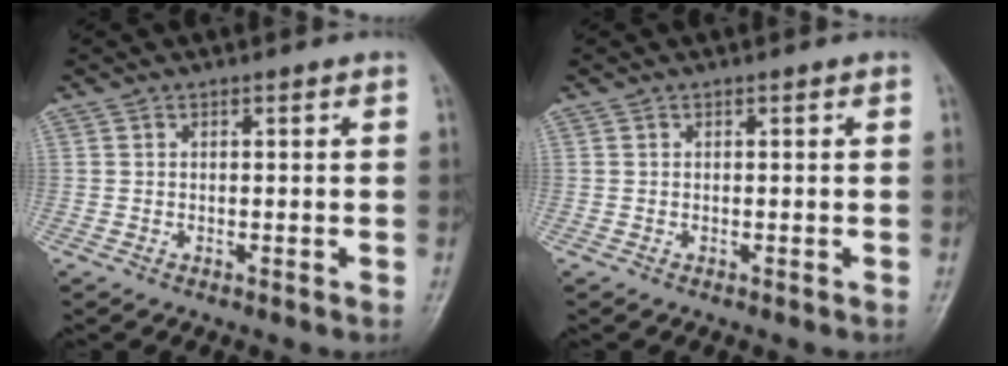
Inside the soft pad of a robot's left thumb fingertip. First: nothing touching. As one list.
[{"total": 0.0}]